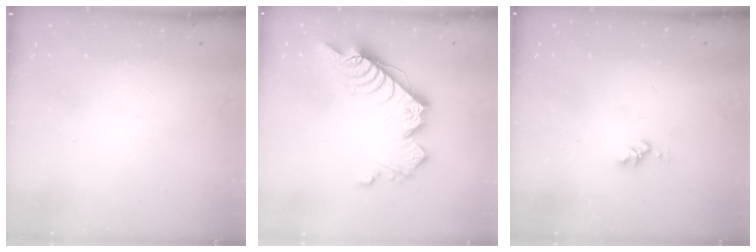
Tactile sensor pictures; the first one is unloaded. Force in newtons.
{"total": 14.6, "press": 14.5, "slide": 1.0}
{"total": 3.0, "press": 3.0, "slide": 0.4}